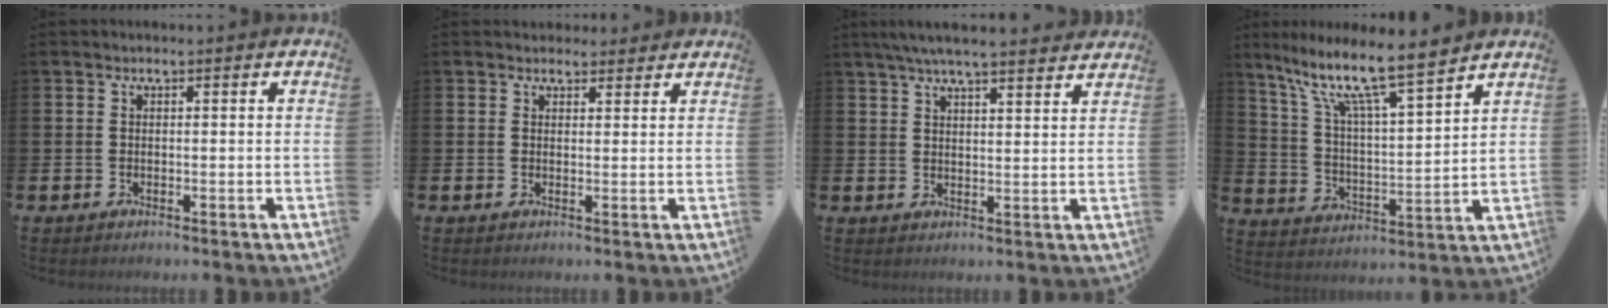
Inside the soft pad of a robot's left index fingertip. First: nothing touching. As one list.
[{"total": 2.4, "force": [2.2, 1.0, 0.0], "torque": [0.012, -0.008, 0.038]}, {"total": 5.8, "force": [5.4, 0.4, 2.0], "torque": [-0.054, -0.016, 0.098]}, {"total": 11.7, "force": [9.5, 1.9, 6.5], "torque": [-0.152, -0.055, 0.158]}]